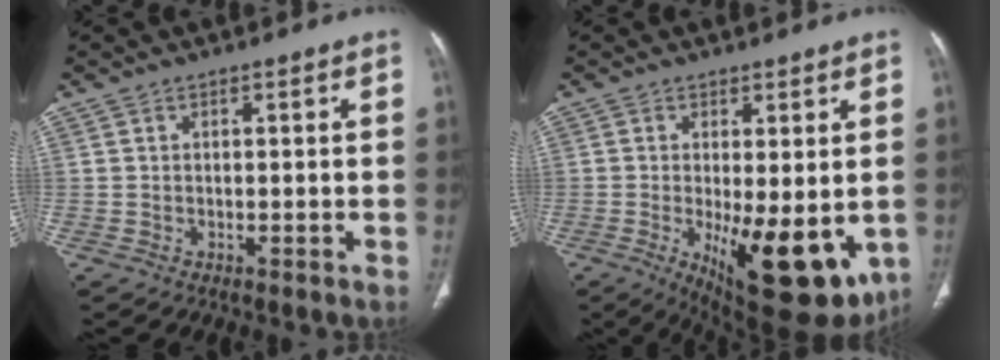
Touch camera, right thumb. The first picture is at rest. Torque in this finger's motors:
{"motor_torque": [2.28, 2.19, 0.16, 0.00, 0.42]}